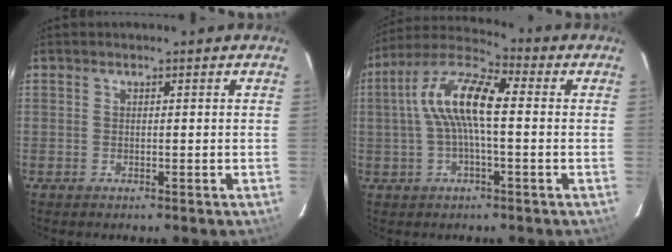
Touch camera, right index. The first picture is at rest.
{"total": 11.8, "force": [0.7, 3.6, 11.2], "torque": [-0.223, 0.024, 0.003]}